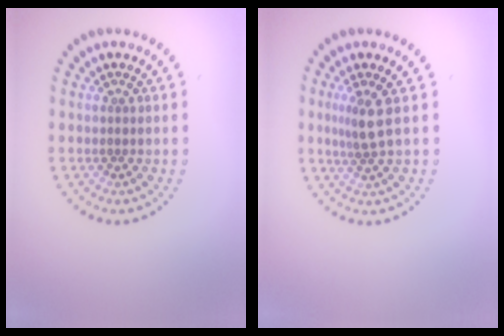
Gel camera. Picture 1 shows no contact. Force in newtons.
{"total": 2.2, "press": 1.7, "slide": 1.4}